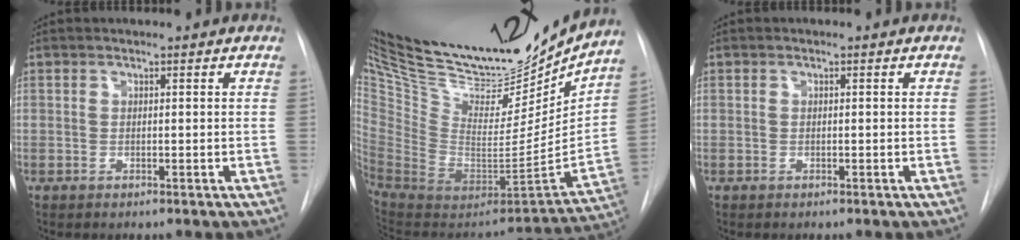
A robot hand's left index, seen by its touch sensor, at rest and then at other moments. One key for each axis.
{"total": 34.2, "fx": 29.1, "fy": 9.2, "fz": 15.5, "tx": -0.305, "ty": -0.043, "tz": 0.462}
{"total": 0.0}